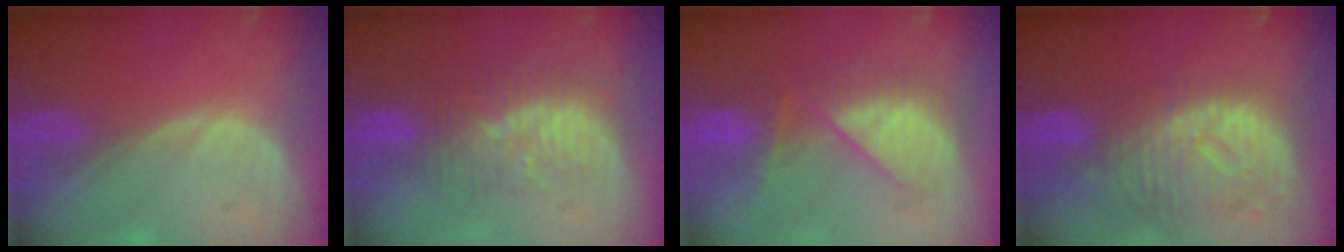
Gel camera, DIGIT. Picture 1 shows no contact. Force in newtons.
{"total": 8.3, "press": 7.8, "slide": 2.9}
{"total": 7.7, "press": 7.7, "slide": 0.6}
{"total": 10.8, "press": 9.6, "slide": 5.0}